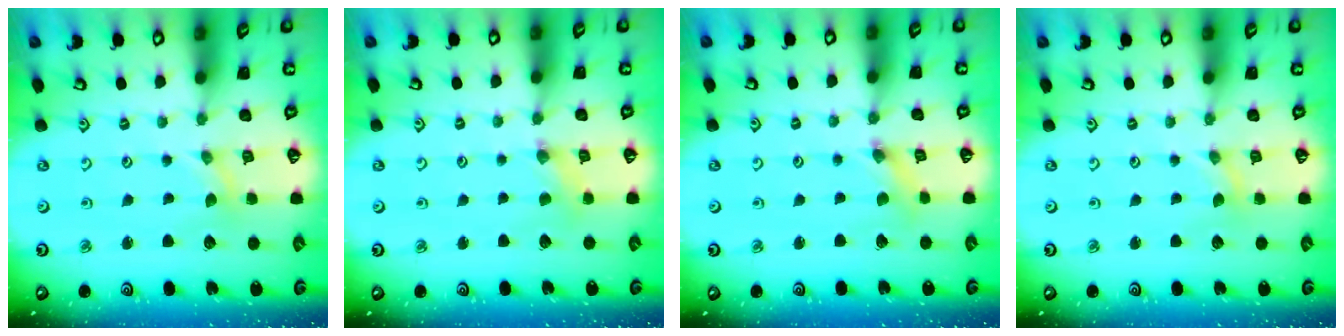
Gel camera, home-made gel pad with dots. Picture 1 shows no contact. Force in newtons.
{"total": 0.9, "press": 0.9, "slide": 0.3}
{"total": 1.6, "press": 1.5, "slide": 0.3}
{"total": 0.0}